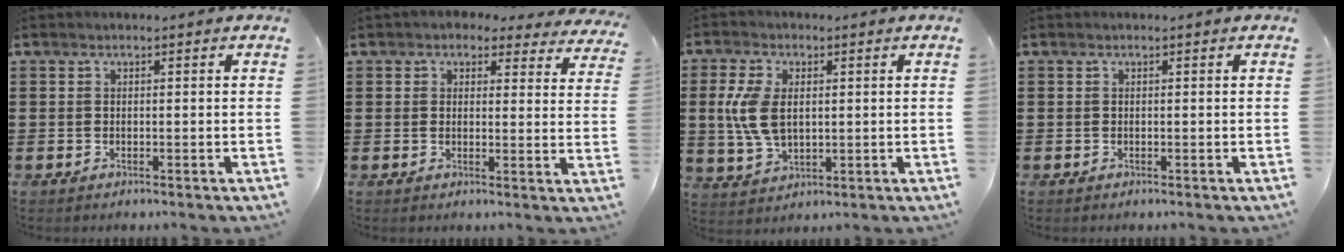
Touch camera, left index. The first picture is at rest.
{"total": 2.7, "force": [2.4, 1.1, 0.7], "torque": [-0.017, -0.007, 0.041]}
{"total": 7.7, "force": [1.0, 4.5, 6.2], "torque": [-0.158, 0.002, 0.010]}
{"total": 0.0}